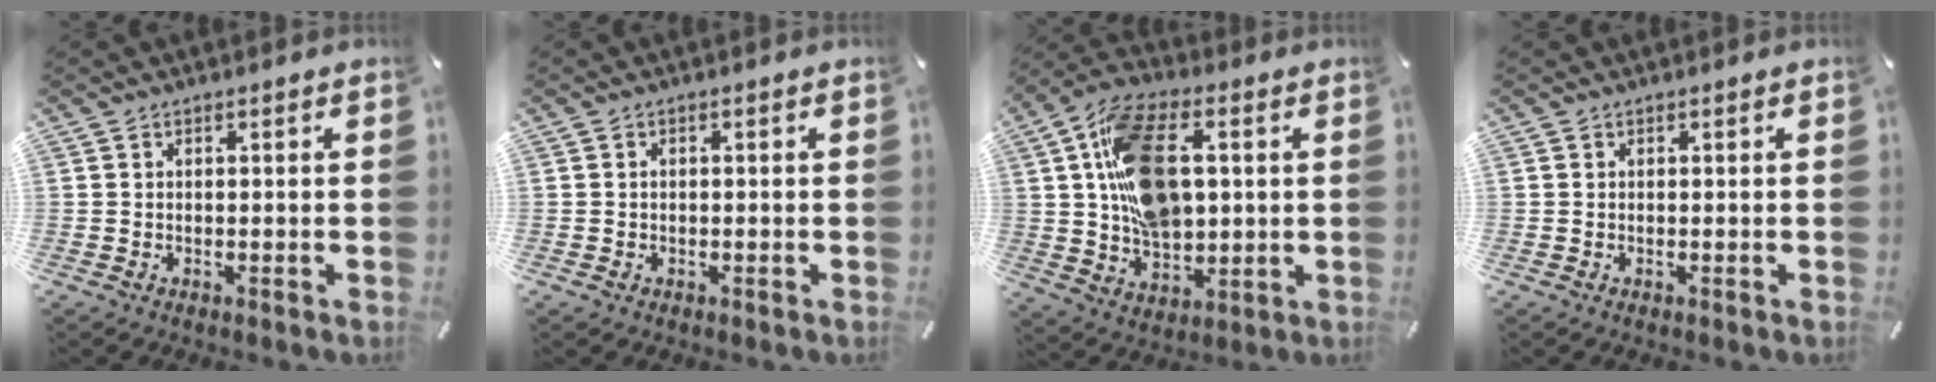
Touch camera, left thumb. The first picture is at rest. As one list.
[{"total": 1.0, "force": [-0.2, 0.6, 0.7], "torque": [-0.014, 0.001, -0.005]}, {"total": 18.6, "force": [3.7, 12.1, 13.7], "torque": [-0.243, 0.011, 0.068]}, {"total": 0.0}]